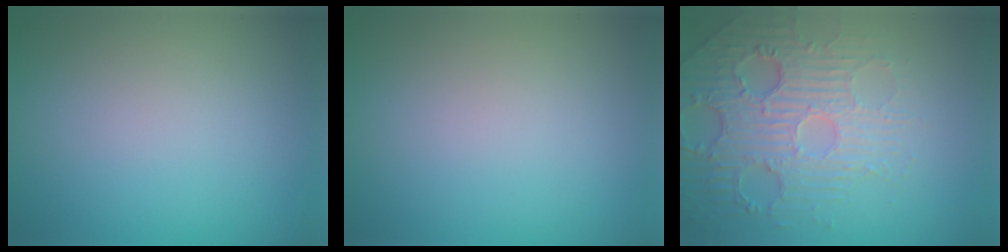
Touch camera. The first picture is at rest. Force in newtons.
{"total": 0.0}
{"total": 5.1, "press": 4.3, "slide": 2.7}